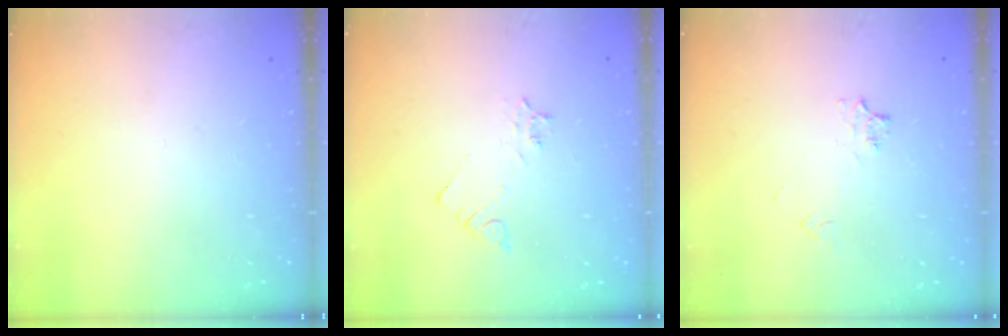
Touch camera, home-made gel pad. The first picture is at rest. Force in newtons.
{"total": 3.3, "press": 3.2, "slide": 0.5}
{"total": 4.3, "press": 4.2, "slide": 0.5}